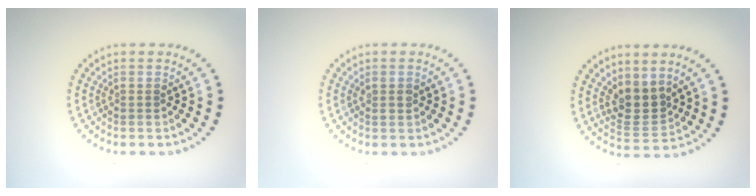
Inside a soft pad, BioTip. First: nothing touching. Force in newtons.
{"total": 0.9, "press": 0.8, "slide": 0.3}
{"total": 3.1, "press": 2.6, "slide": 1.7}